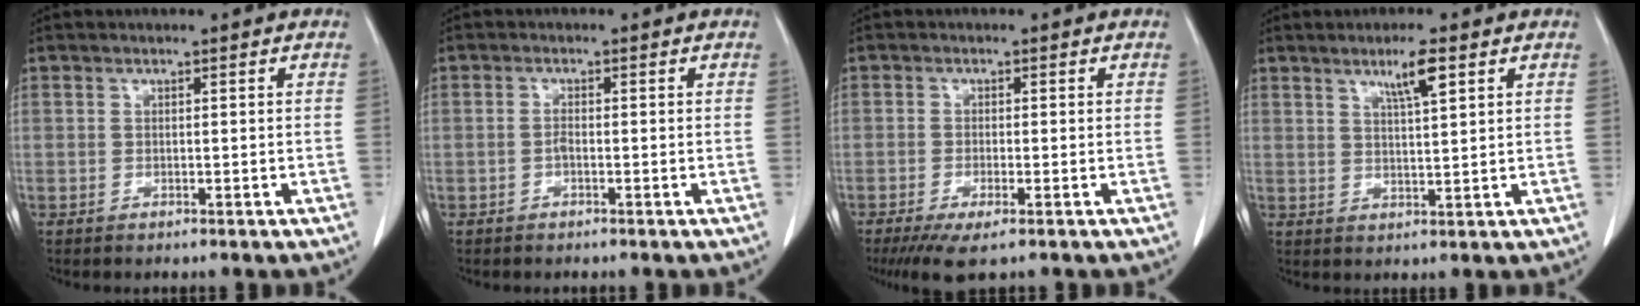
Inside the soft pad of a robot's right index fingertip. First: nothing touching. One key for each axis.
{"total": 1.0, "fx": -0.4, "fy": 0.2, "fz": 0.9, "tx": -0.018, "ty": 0.002, "tz": -0.009}
{"total": 4.7, "fx": -2.9, "fy": 0.6, "fz": 3.6, "tx": -0.061, "ty": -0.013, "tz": -0.048}
{"total": 4.5, "fx": 2.5, "fy": 0.1, "fz": 3.7, "tx": -0.064, "ty": -0.001, "tz": 0.045}